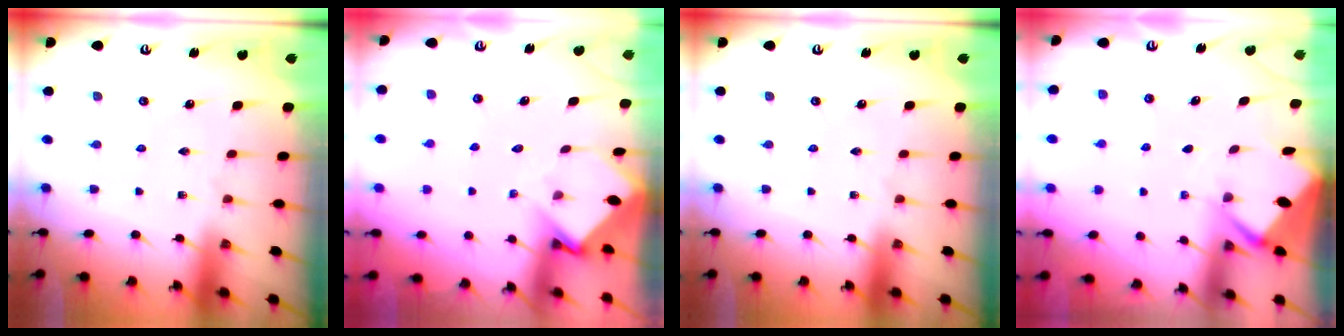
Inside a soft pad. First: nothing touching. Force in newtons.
{"total": 3.2, "press": 3.2, "slide": 0.3}
{"total": 0.0}
{"total": 2.7, "press": 2.7, "slide": 0.3}